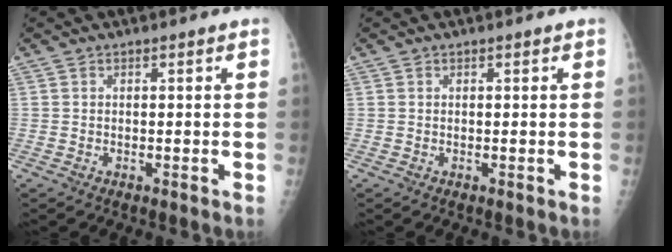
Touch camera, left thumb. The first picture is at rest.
{"total": 0.0}